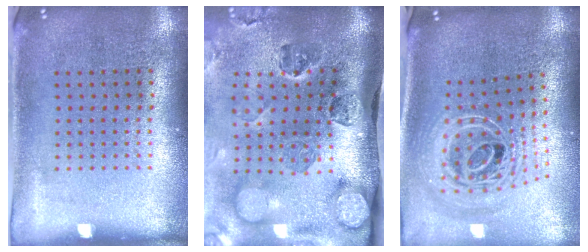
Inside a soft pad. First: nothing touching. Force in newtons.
{"total": 4.8, "press": 3.4, "slide": 3.4}
{"total": 2.8, "press": 2.0, "slide": 1.9}